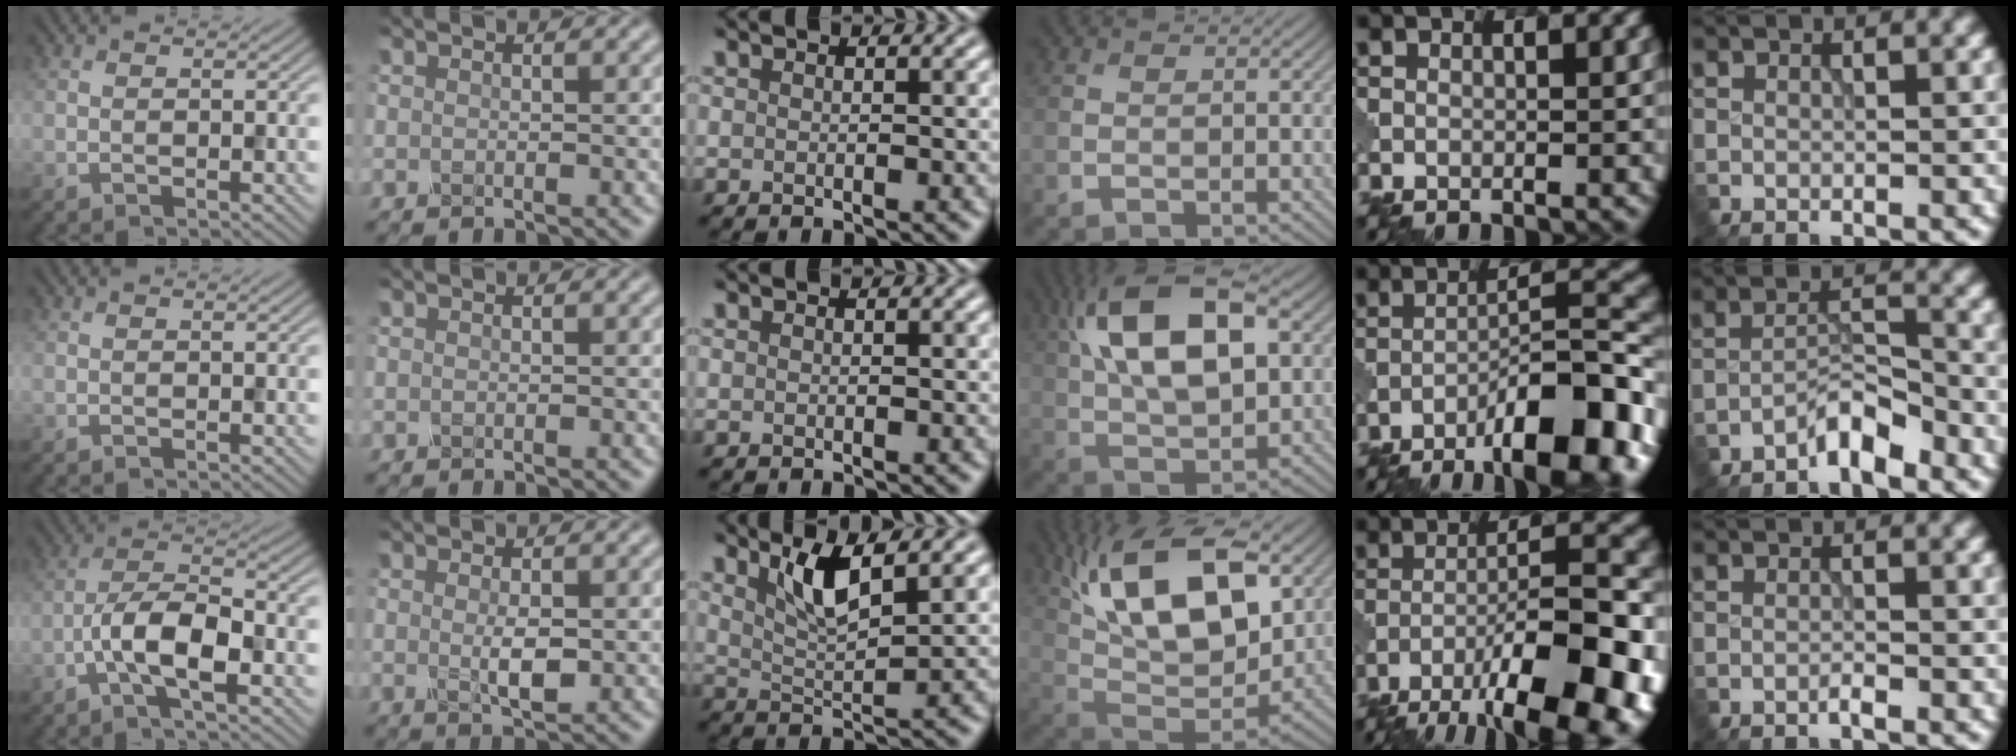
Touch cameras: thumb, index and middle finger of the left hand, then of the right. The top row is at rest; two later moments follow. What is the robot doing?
{"motion": "disassemble", "object": "glue stick"}